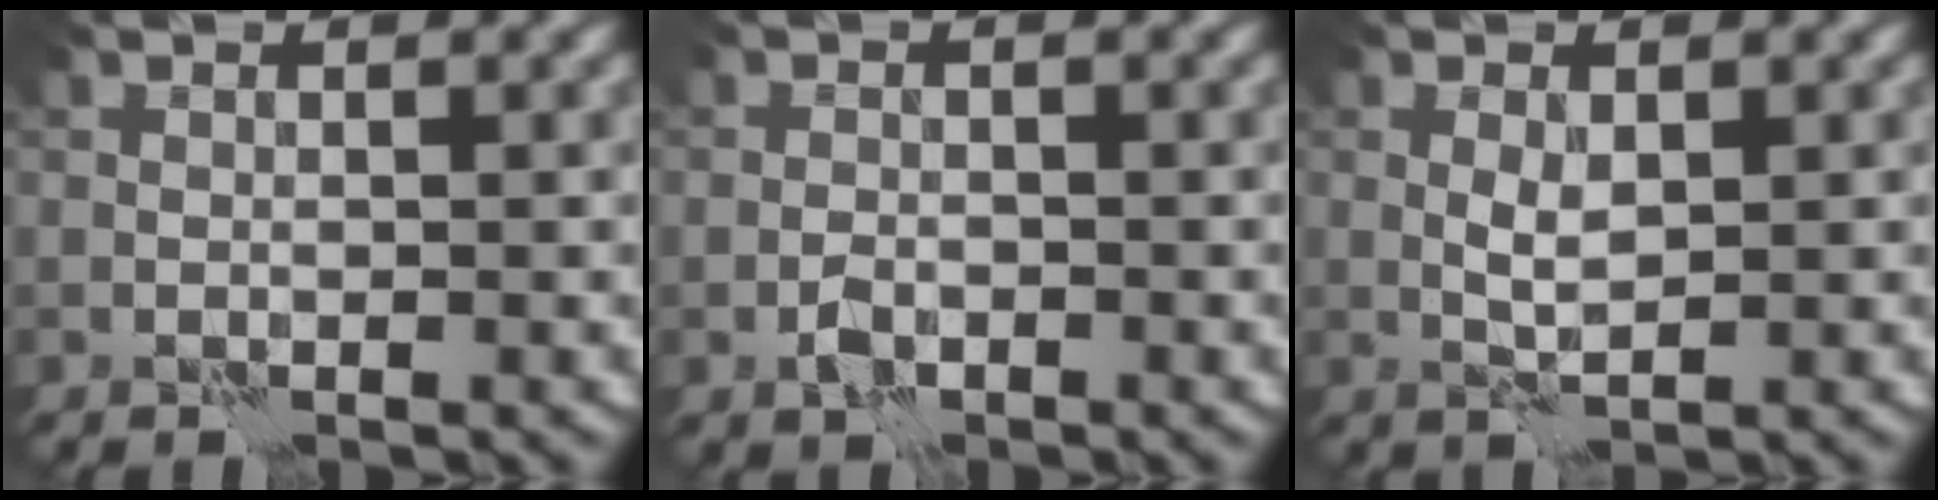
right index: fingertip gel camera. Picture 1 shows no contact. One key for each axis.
{"total": 1.5, "fx": -0.8, "fy": 0.8, "fz": 0.9, "tx": -0.018, "ty": 0.002, "tz": -0.018}
{"total": 1.5, "fx": 0.3, "fy": 0.7, "fz": 1.3, "tx": -0.029, "ty": 0.004, "tz": 0.009}